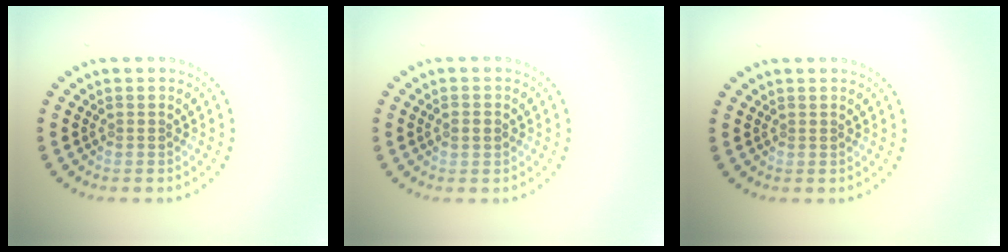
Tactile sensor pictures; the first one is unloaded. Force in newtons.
{"total": 1.6, "press": 1.6, "slide": 0.2}
{"total": 0.0}